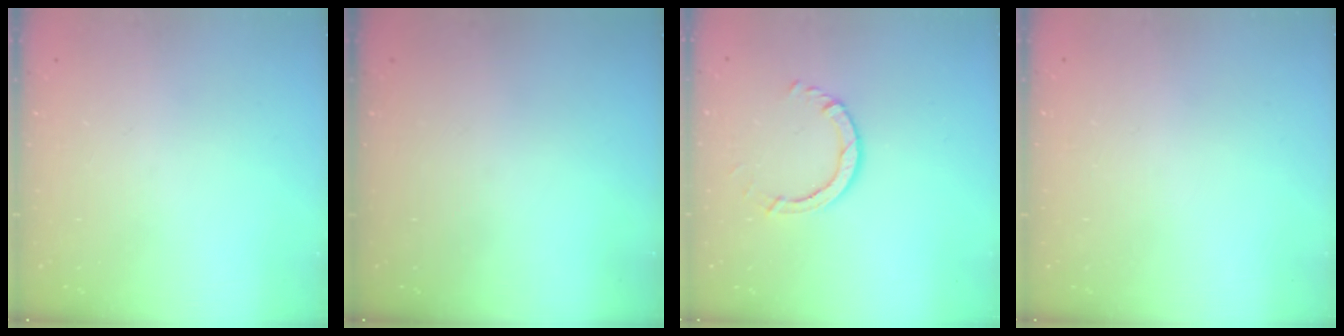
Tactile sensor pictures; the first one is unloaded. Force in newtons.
{"total": 0.0}
{"total": 3.8, "press": 3.8, "slide": 0.5}
{"total": 2.6, "press": 2.6, "slide": 0.2}